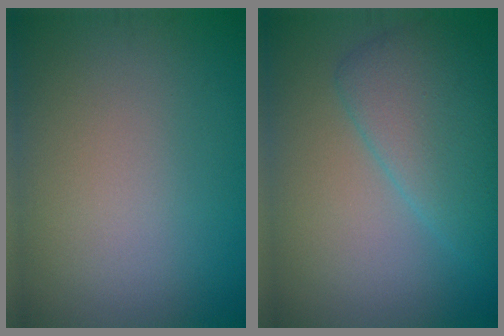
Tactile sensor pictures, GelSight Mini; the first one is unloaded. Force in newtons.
{"total": 4.7, "press": 4.7, "slide": 0.3}